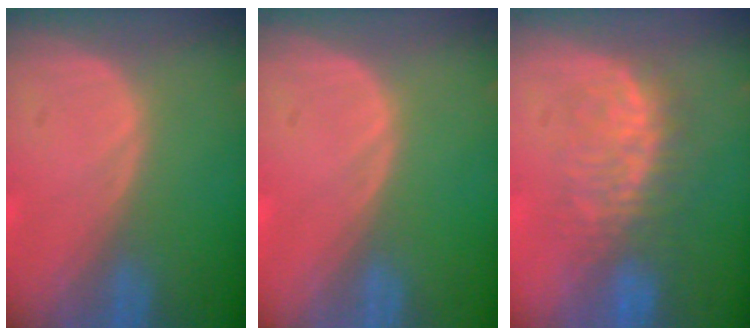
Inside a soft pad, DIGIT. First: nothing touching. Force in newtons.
{"total": 0.0}
{"total": 7.8, "press": 7.5, "slide": 2.1}